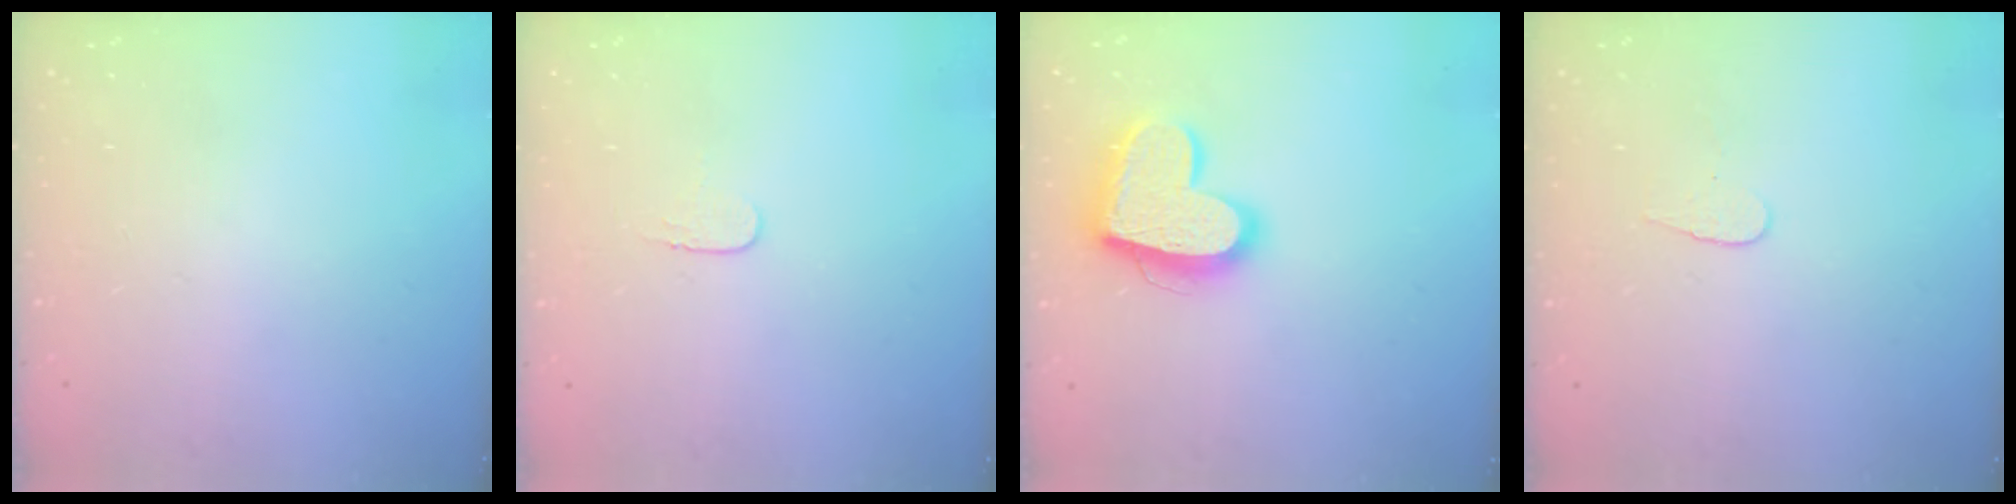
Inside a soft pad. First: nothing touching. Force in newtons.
{"total": 3.4, "press": 3.4, "slide": 0.4}
{"total": 19.3, "press": 19.2, "slide": 1.5}
{"total": 3.6, "press": 3.6, "slide": 0.3}